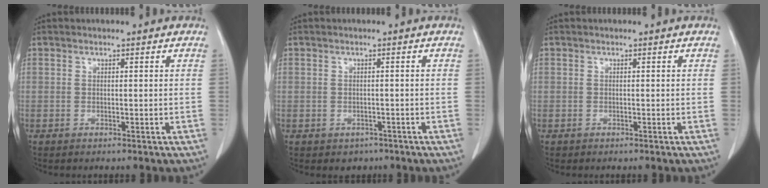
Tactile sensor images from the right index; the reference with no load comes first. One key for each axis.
{"total": 2.0, "fx": -1.1, "fy": 1.6, "fz": 0.3, "tx": -0.005, "ty": 0.004, "tz": -0.010}
{"total": 0.0}